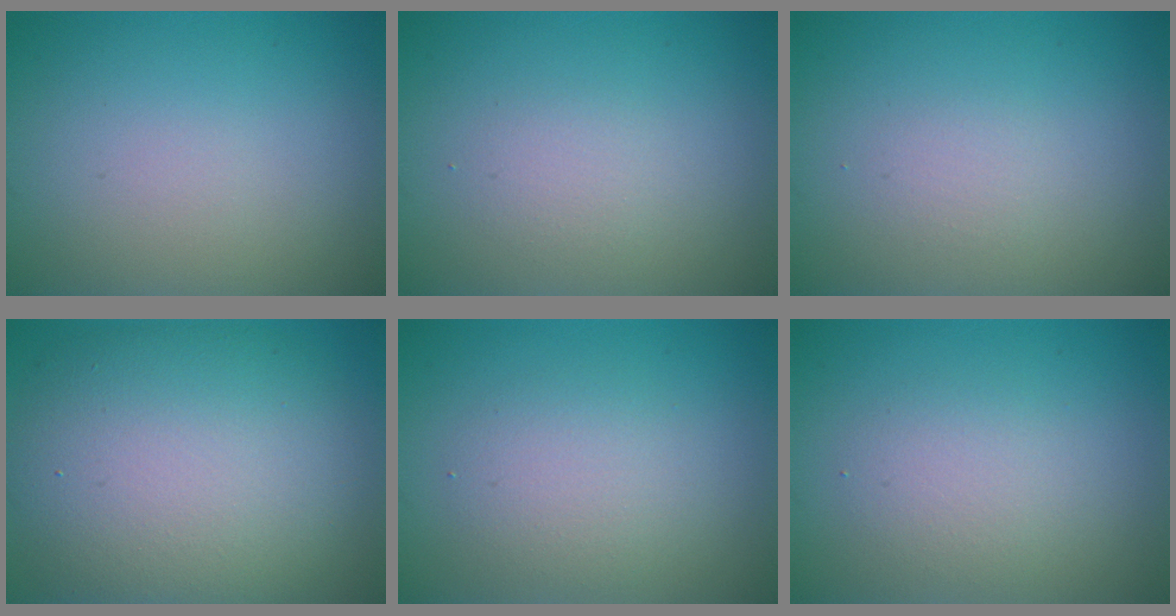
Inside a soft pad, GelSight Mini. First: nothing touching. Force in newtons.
{"total": 1.4, "press": 1.4, "slide": 0.1}
{"total": 0.9, "press": 0.9, "slide": 0.0}
{"total": 11.1, "press": 11.1, "slide": 0.8}
{"total": 2.7, "press": 2.7, "slide": 0.0}
{"total": 2.4, "press": 2.4, "slide": 0.4}